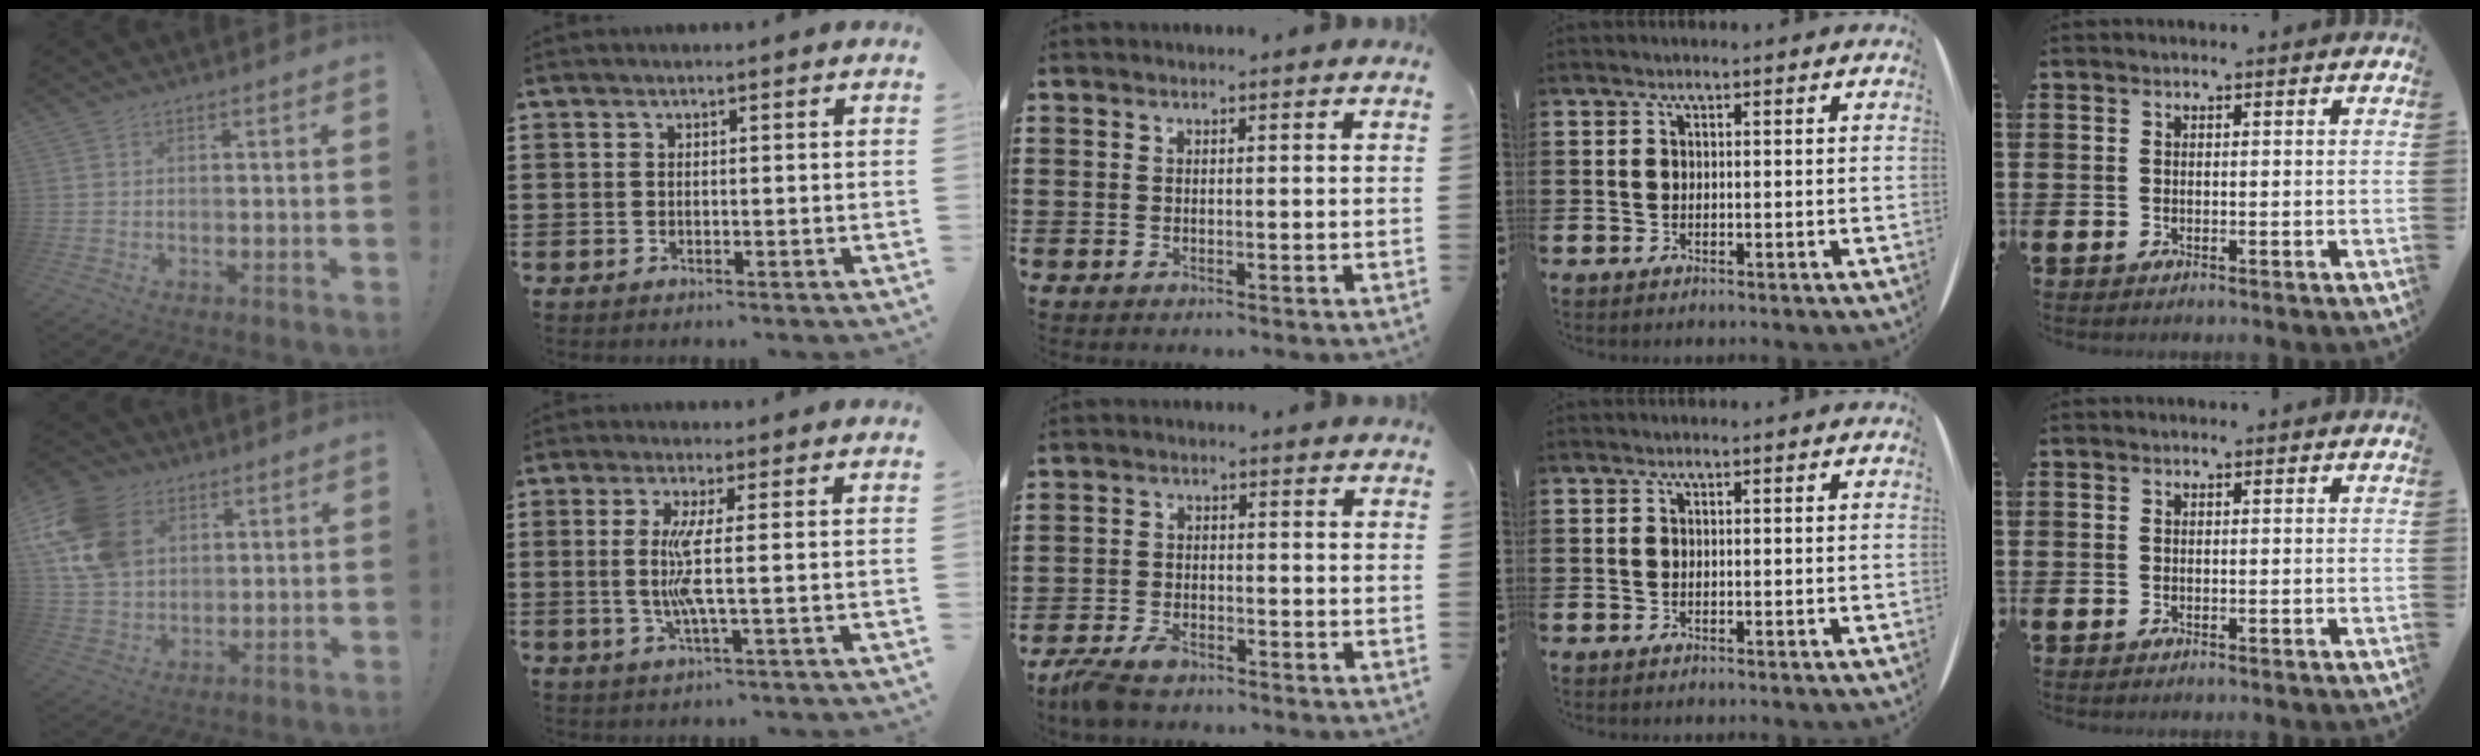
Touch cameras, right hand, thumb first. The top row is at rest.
{"thumb": {"total": 17.3, "force": [6.4, 13.0, 9.4], "torque": [-0.193, -0.016, 0.127]}, "index": {"total": 5.8, "force": [0.1, -0.3, 5.8], "torque": [-0.130, -0.020, -0.009]}, "middle": {"total": 3.6, "force": [-3.0, 1.3, 1.5], "torque": [-0.048, -0.001, -0.066]}}